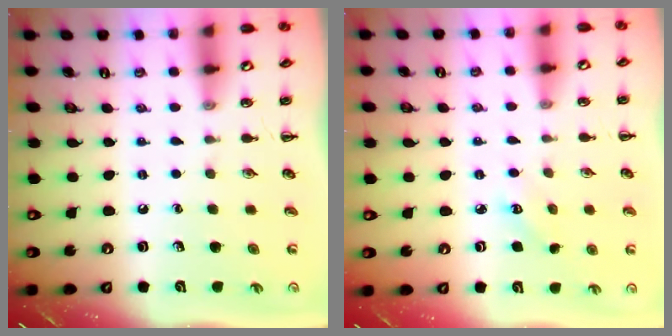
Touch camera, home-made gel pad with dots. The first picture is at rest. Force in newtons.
{"total": 2.1, "press": 2.0, "slide": 0.6}